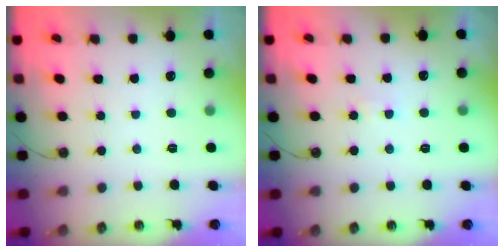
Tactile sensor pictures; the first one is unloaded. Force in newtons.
{"total": 1.5, "press": 1.5, "slide": 0.3}